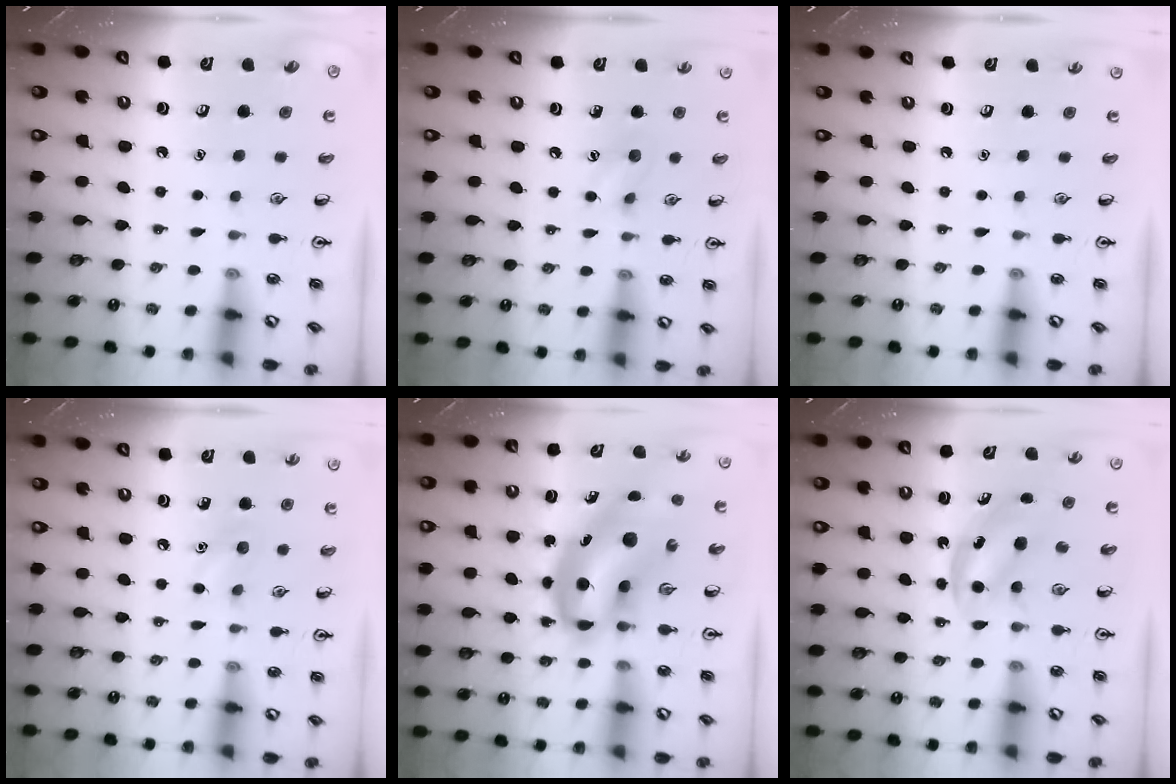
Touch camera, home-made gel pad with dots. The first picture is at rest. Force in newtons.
{"total": 6.3, "press": 6.1, "slide": 1.4}
{"total": 0.0}
{"total": 6.7, "press": 6.4, "slide": 2.0}
{"total": 10.6, "press": 10.2, "slide": 2.9}
{"total": 4.8, "press": 4.7, "slide": 0.8}